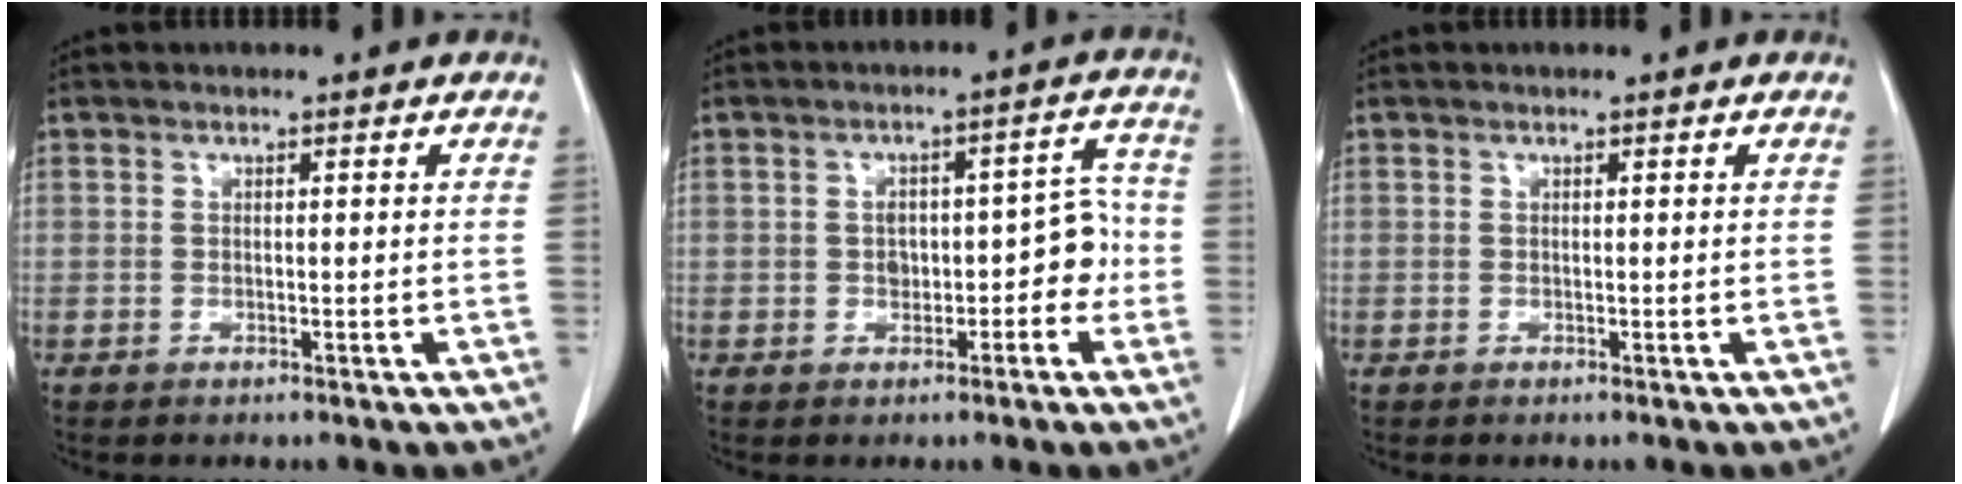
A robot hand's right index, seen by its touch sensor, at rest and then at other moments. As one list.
[{"total": 6.4, "force": [-1.2, 3.6, 5.1], "torque": [-0.060, 0.041, -0.008]}, {"total": 0.0}]